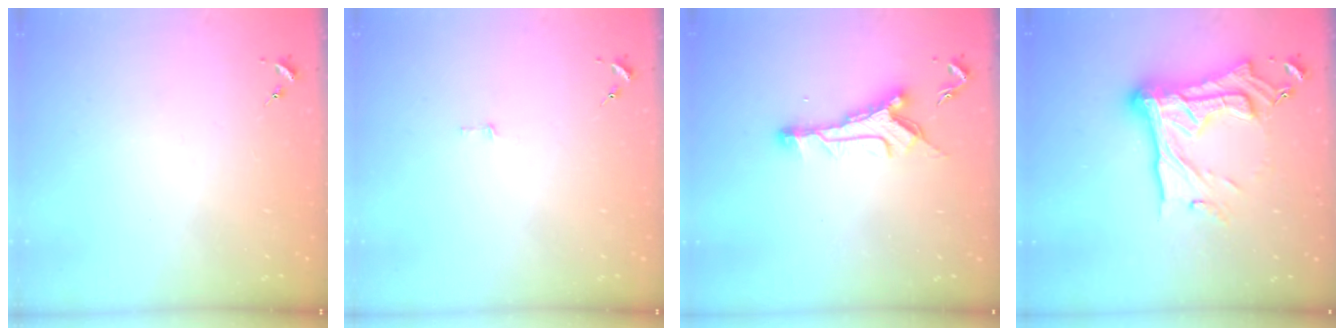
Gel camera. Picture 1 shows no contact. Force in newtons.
{"total": 2.4, "press": 2.4, "slide": 0.2}
{"total": 10.8, "press": 10.8, "slide": 0.3}
{"total": 25.4, "press": 25.2, "slide": 2.5}